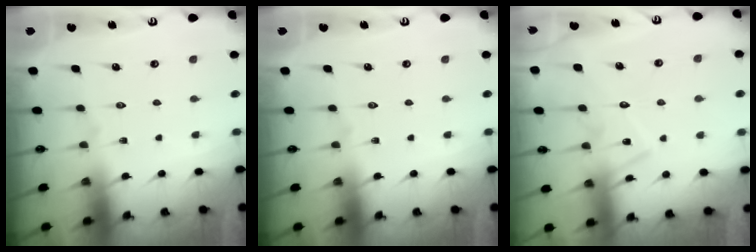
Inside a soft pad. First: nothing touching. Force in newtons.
{"total": 0.0}
{"total": 13.4, "press": 13.4, "slide": 0.8}